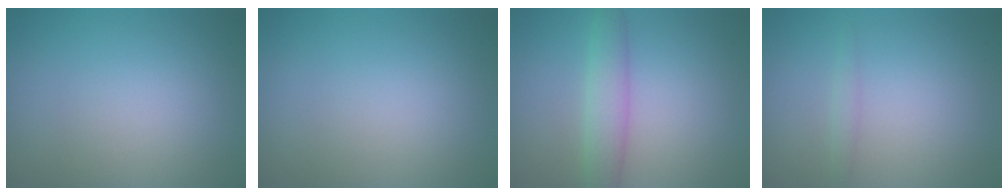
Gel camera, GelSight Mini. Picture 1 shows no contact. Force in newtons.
{"total": 0.0}
{"total": 3.0, "press": 3.0, "slide": 0.1}
{"total": 0.8, "press": 0.8, "slide": 0.1}